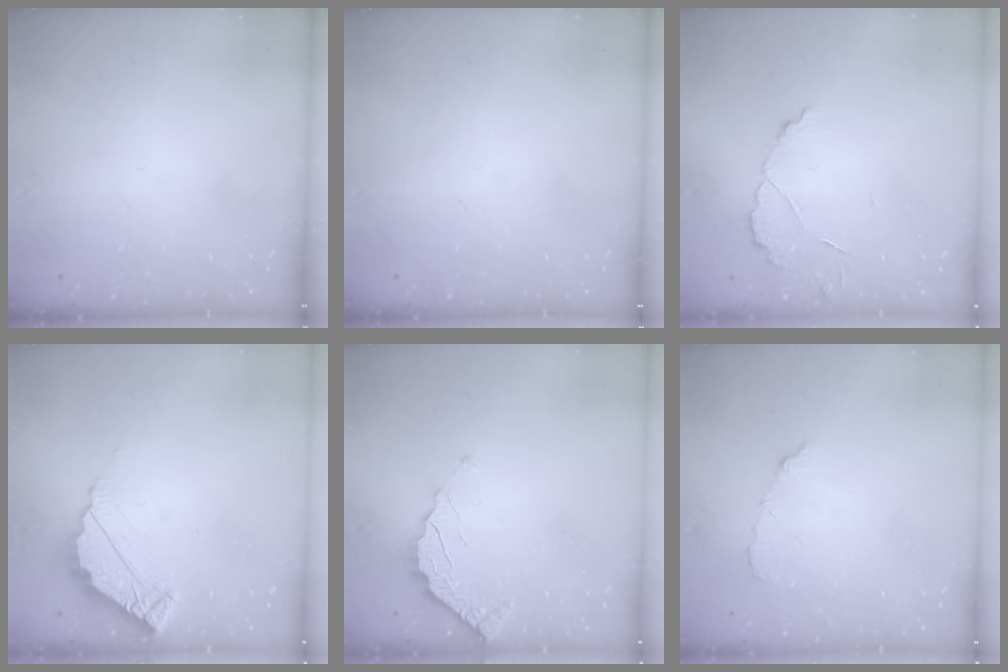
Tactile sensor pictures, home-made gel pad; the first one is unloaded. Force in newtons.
{"total": 0.0}
{"total": 4.3, "press": 4.3, "slide": 0.3}
{"total": 5.0, "press": 4.9, "slide": 0.2}
{"total": 2.3, "press": 2.3, "slide": 0.2}
{"total": 6.0, "press": 6.0, "slide": 0.3}